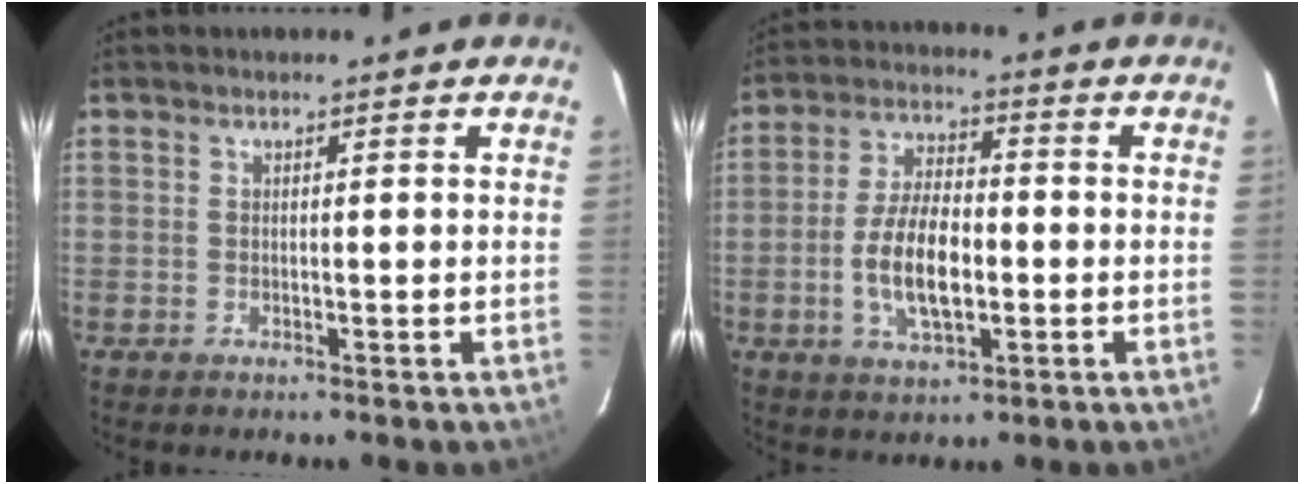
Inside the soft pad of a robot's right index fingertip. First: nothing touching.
{"total": 10.6, "force": [-2.5, 4.7, 9.1], "torque": [-0.185, 0.004, -0.043]}